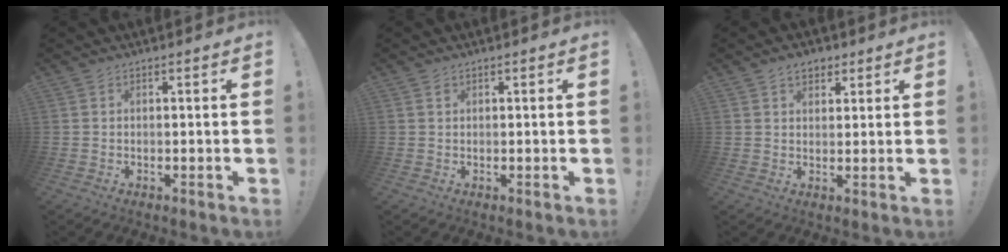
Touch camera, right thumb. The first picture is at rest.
{"total": 0.7, "force": [0.3, 0.5, 0.2], "torque": [0.000, 0.000, 0.006]}
{"total": 4.6, "force": [2.7, 3.2, 1.8], "torque": [-0.021, -0.005, 0.047]}